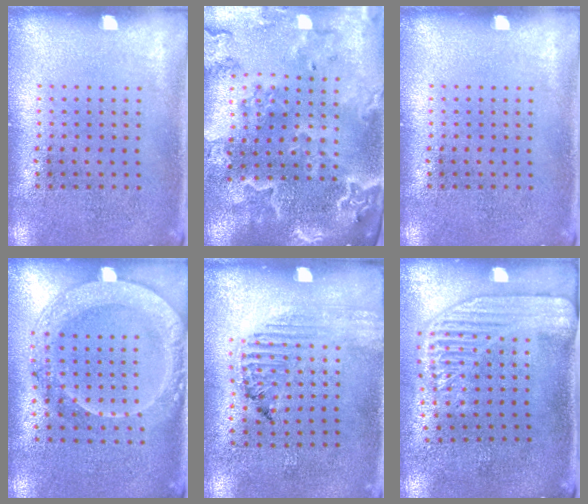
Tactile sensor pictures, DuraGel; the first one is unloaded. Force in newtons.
{"total": 3.8, "press": 3.3, "slide": 2.0}
{"total": 0.0}
{"total": 1.9, "press": 1.8, "slide": 0.6}
{"total": 1.3, "press": 1.3, "slide": 0.2}
{"total": 2.2, "press": 1.9, "slide": 1.2}